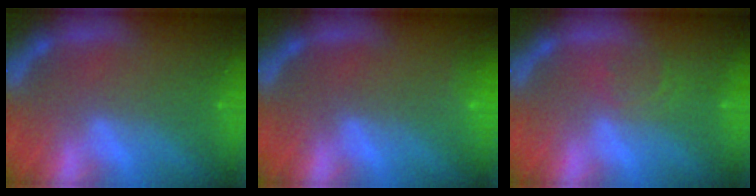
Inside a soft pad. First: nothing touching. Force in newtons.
{"total": 1.4}
{"total": 1.9}